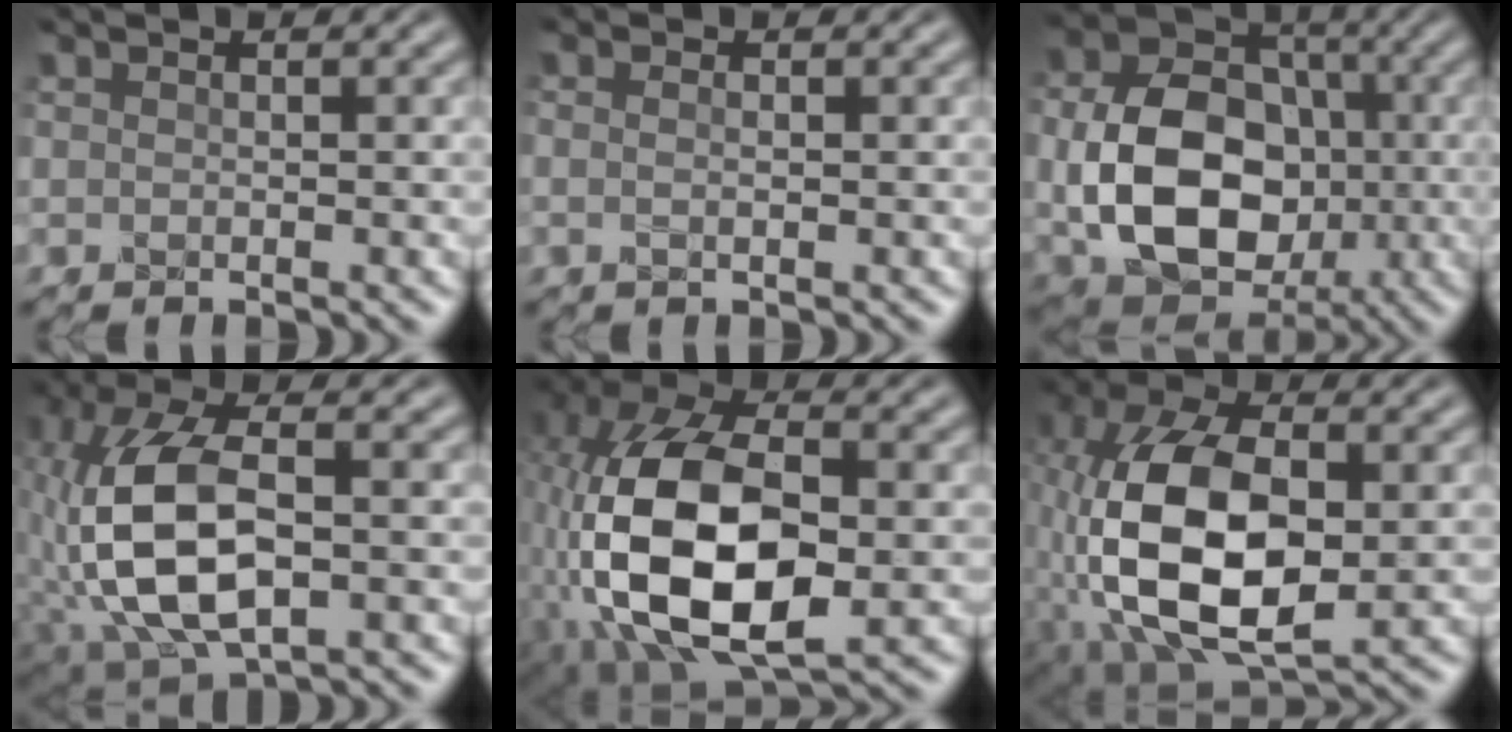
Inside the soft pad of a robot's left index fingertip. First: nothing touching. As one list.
[{"total": 0.7, "force": [-0.3, 0.1, 0.6], "torque": [-0.013, 0.001, -0.007]}, {"total": 11.6, "force": [-2.3, 8.2, 7.8], "torque": [-0.140, 0.000, -0.045]}, {"total": 11.3, "force": [-1.9, 5.5, 9.6], "torque": [-0.212, -0.006, -0.037]}, {"total": 15.0, "force": [-3.4, 7.9, 12.2], "torque": [-0.260, -0.002, -0.073]}, {"total": 13.1, "force": [-2.6, 6.7, 10.9], "torque": [-0.232, 0.002, -0.057]}]